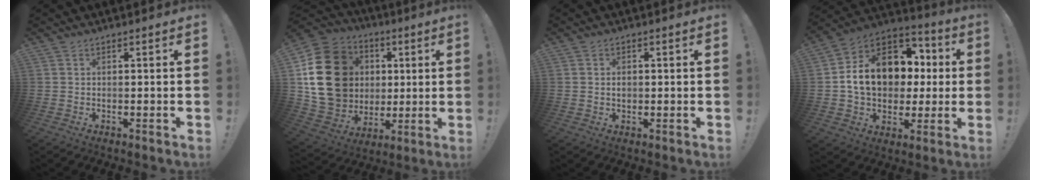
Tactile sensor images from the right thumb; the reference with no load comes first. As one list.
[{"total": 24.2, "force": [3.7, 20.2, 12.9], "torque": [-0.221, 0.001, 0.108]}, {"total": 1.5, "force": [0.1, 1.2, 0.9], "torque": [-0.002, -0.002, -0.002]}, {"total": 17.8, "force": [2.2, 13.6, 11.2], "torque": [-0.171, 0.009, 0.059]}]